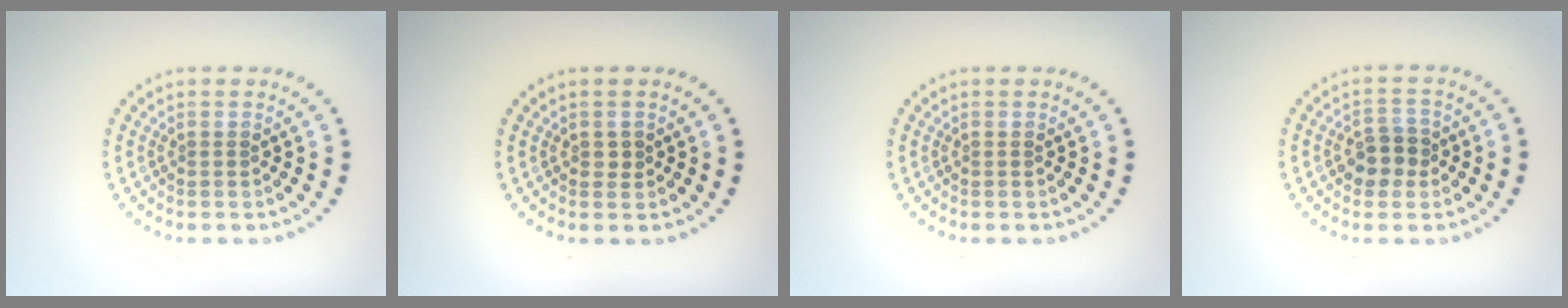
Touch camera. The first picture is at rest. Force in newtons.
{"total": 0.7, "press": 0.7, "slide": 0.1}
{"total": 0.0}
{"total": 2.6, "press": 2.5, "slide": 0.8}